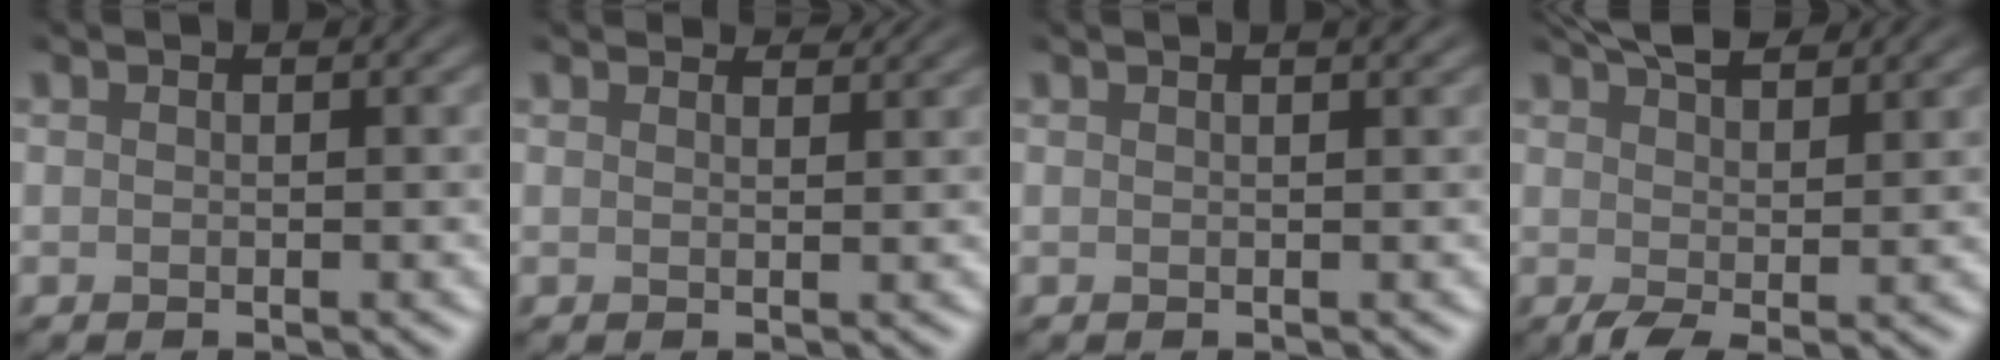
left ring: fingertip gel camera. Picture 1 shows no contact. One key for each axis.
{"total": 2.9, "fx": 2.8, "fy": 0.2, "fz": 0.7, "tx": -0.017, "ty": 0.004, "tz": 0.032}
{"total": 2.4, "fx": 1.5, "fy": 0.9, "fz": 1.6, "tx": -0.009, "ty": 0.008, "tz": 0.000}
{"total": 4.9, "fx": 2.5, "fy": 1.7, "fz": 3.8, "tx": -0.067, "ty": 0.003, "tz": 0.044}